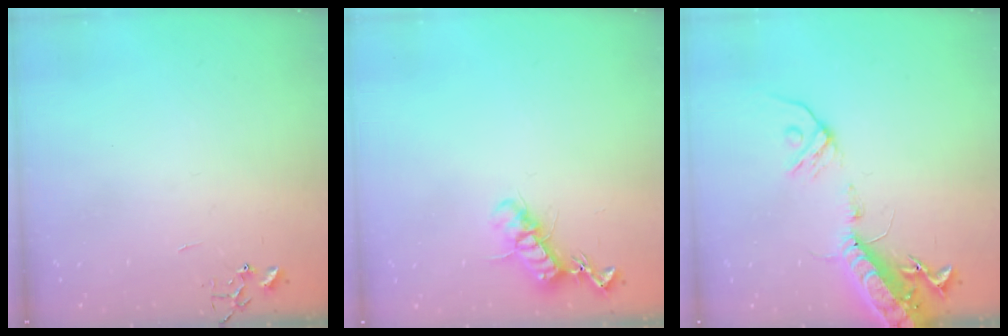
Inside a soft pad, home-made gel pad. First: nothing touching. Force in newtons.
{"total": 12.5, "press": 12.5, "slide": 0.4}
{"total": 16.2, "press": 15.8, "slide": 3.4}